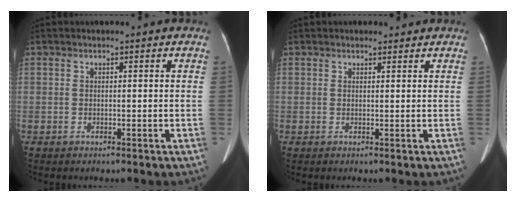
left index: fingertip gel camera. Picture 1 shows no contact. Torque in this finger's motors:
{"motor_torque": [0.08, -0.25, 0.00, 0.01]}